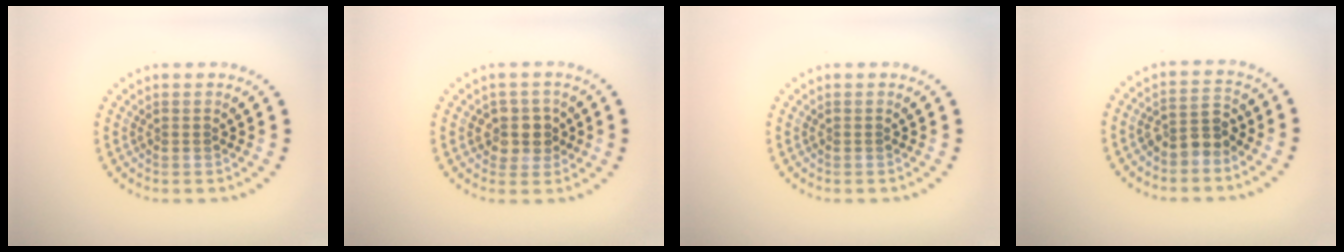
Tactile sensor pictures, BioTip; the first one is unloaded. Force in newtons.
{"total": 2.7, "press": 2.4, "slide": 1.2}
{"total": 0.0}
{"total": 2.8, "press": 2.5, "slide": 1.2}